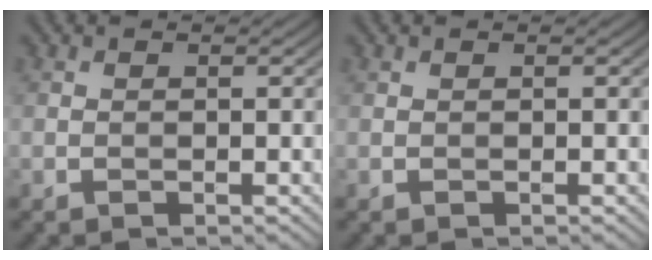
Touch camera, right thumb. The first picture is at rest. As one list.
[{"total": 0.0}]